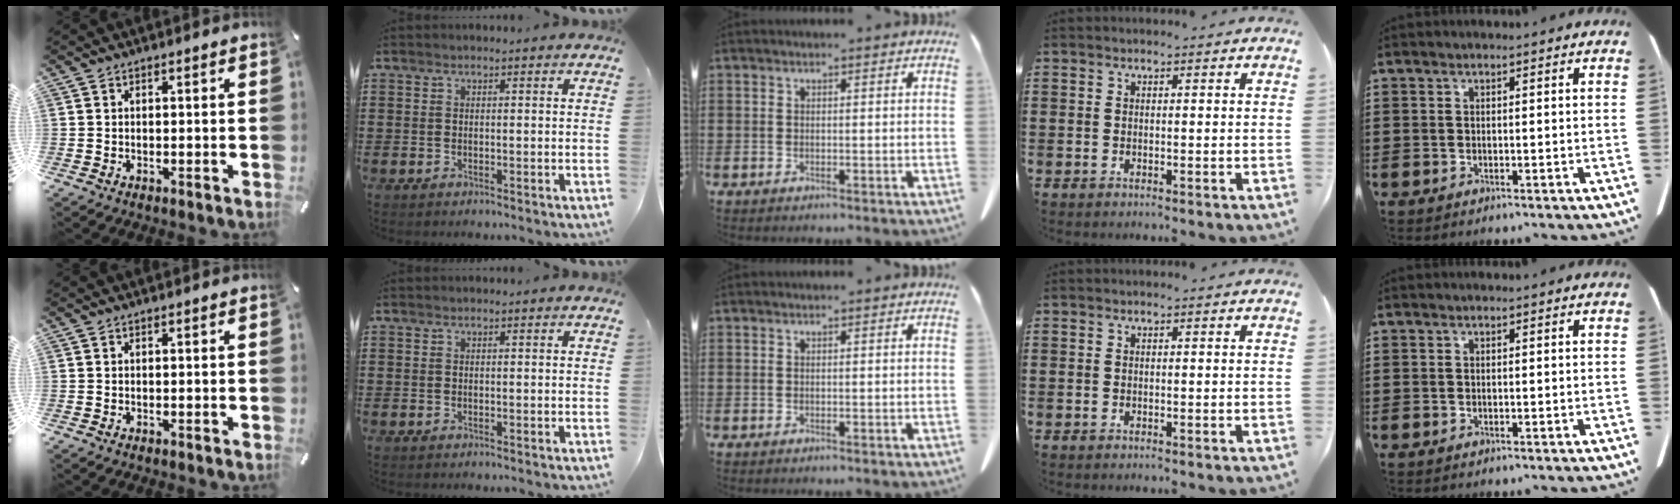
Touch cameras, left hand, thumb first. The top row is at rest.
{}